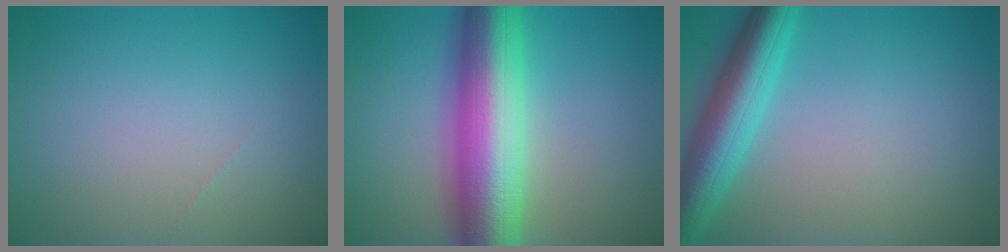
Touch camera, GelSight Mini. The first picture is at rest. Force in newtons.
{"total": 12.0, "press": 12.0, "slide": 0.1}
{"total": 6.1, "press": 6.1, "slide": 0.3}